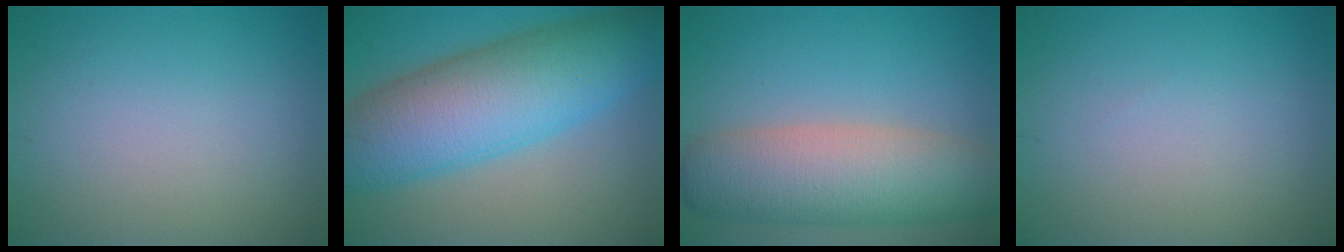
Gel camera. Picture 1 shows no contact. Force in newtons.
{"total": 11.7, "press": 11.7, "slide": 0.1}
{"total": 8.7, "press": 8.7, "slide": 0.9}
{"total": 0.0}